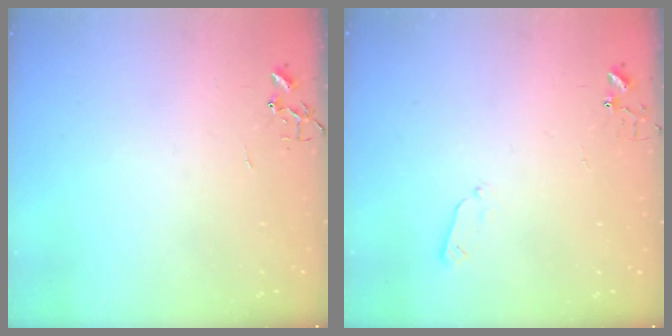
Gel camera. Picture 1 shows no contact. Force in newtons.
{"total": 3.3, "press": 3.2, "slide": 0.6}